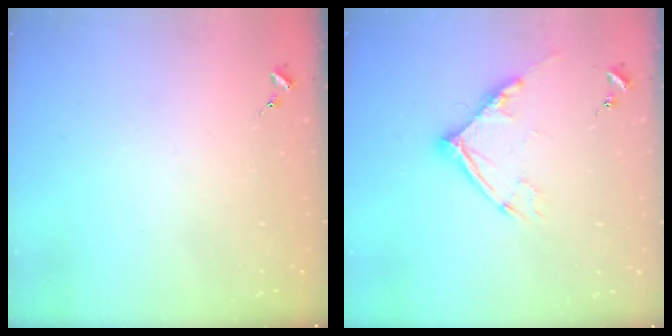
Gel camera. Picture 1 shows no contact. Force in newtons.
{"total": 10.7, "press": 10.6, "slide": 1.1}